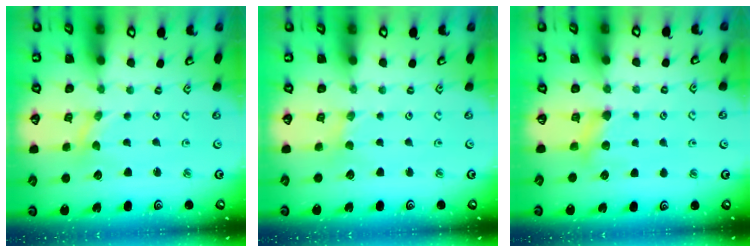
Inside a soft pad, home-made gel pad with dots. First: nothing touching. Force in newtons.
{"total": 0.0}
{"total": 3.8, "press": 3.7, "slide": 0.5}